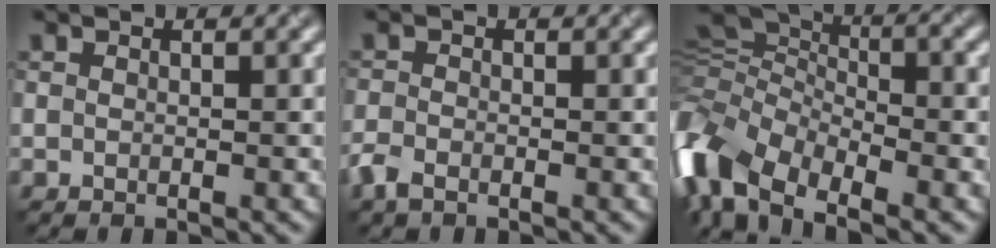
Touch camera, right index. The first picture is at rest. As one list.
[{"total": 1.8, "force": [-1.3, 0.8, 1.0], "torque": [-0.026, -0.004, -0.033]}, {"total": 10.6, "force": [-4.5, 5.6, 7.8], "torque": [-0.169, -0.004, -0.103]}]